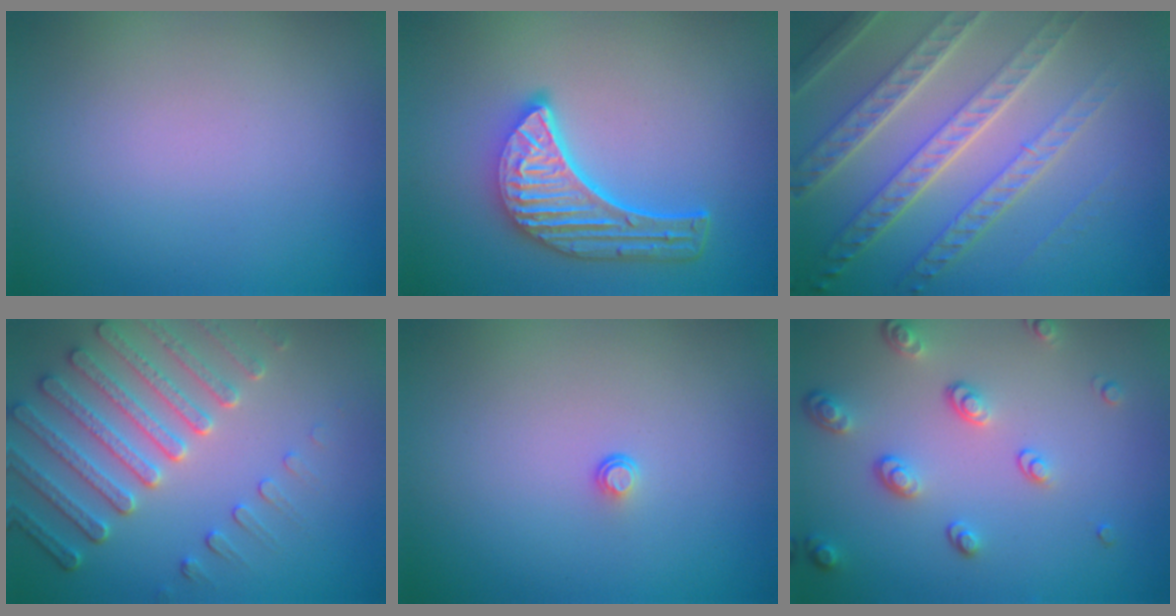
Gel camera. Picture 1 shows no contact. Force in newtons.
{"total": 5.8, "press": 4.5, "slide": 3.7}
{"total": 7.9, "press": 5.3, "slide": 5.9}
{"total": 5.5, "press": 4.8, "slide": 2.7}
{"total": 0.5, "press": 0.3, "slide": 0.5}
{"total": 3.4, "press": 2.7, "slide": 2.2}